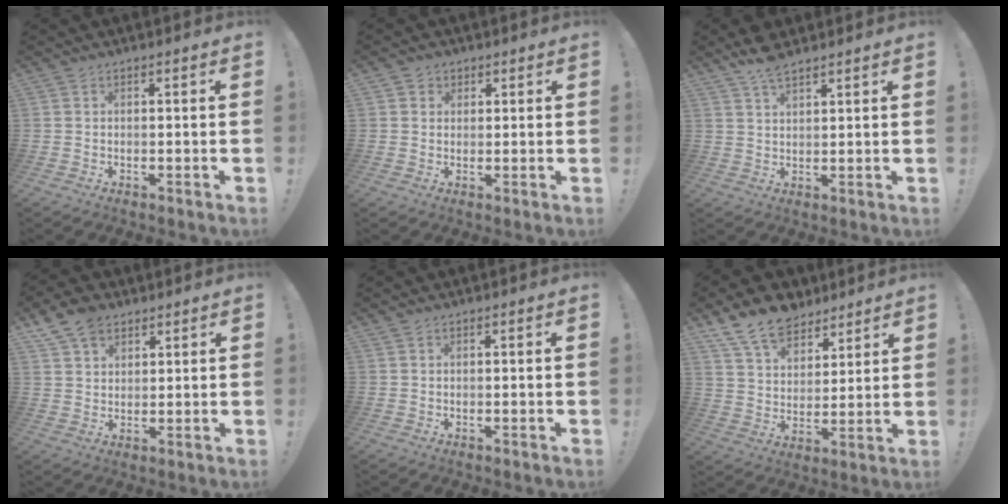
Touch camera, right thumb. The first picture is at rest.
{"total": 2.6, "force": [1.1, 2.3, 0.4], "torque": [0.001, -0.004, 0.018]}
{"total": 6.1, "force": [4.9, 2.0, 3.2], "torque": [-0.060, -0.024, 0.090]}
{"total": 8.5, "force": [5.6, 5.4, 3.2], "torque": [-0.061, -0.023, 0.112]}
{"total": 0.0}
{"total": 13.5, "force": [10.1, 7.7, 4.5], "torque": [-0.085, -0.069, 0.194]}